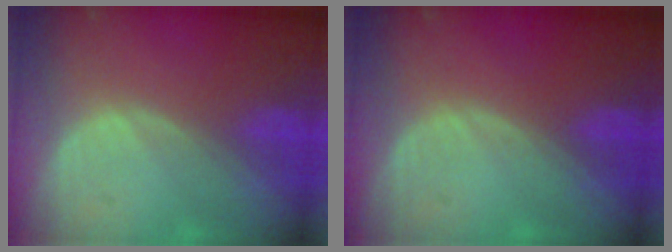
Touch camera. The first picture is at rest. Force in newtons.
{"total": 0.0}